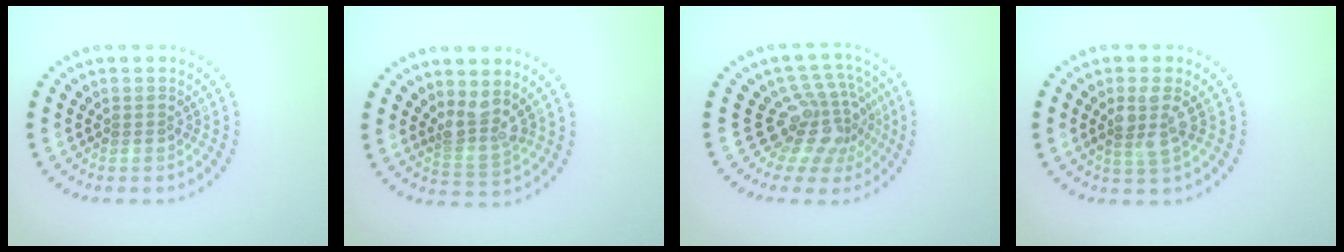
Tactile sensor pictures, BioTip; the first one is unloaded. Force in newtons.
{"total": 2.6, "press": 1.9, "slide": 1.7}
{"total": 4.7, "press": 3.2, "slide": 3.4}
{"total": 2.5, "press": 2.1, "slide": 1.3}